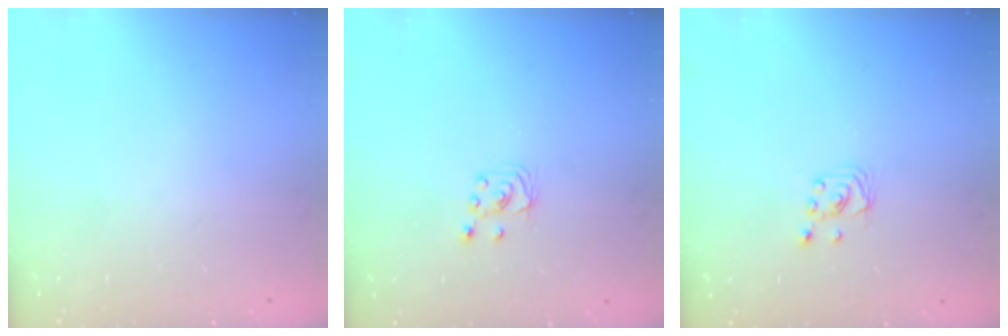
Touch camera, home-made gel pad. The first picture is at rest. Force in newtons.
{"total": 3.1, "press": 3.1, "slide": 0.2}
{"total": 2.0, "press": 2.0, "slide": 0.2}